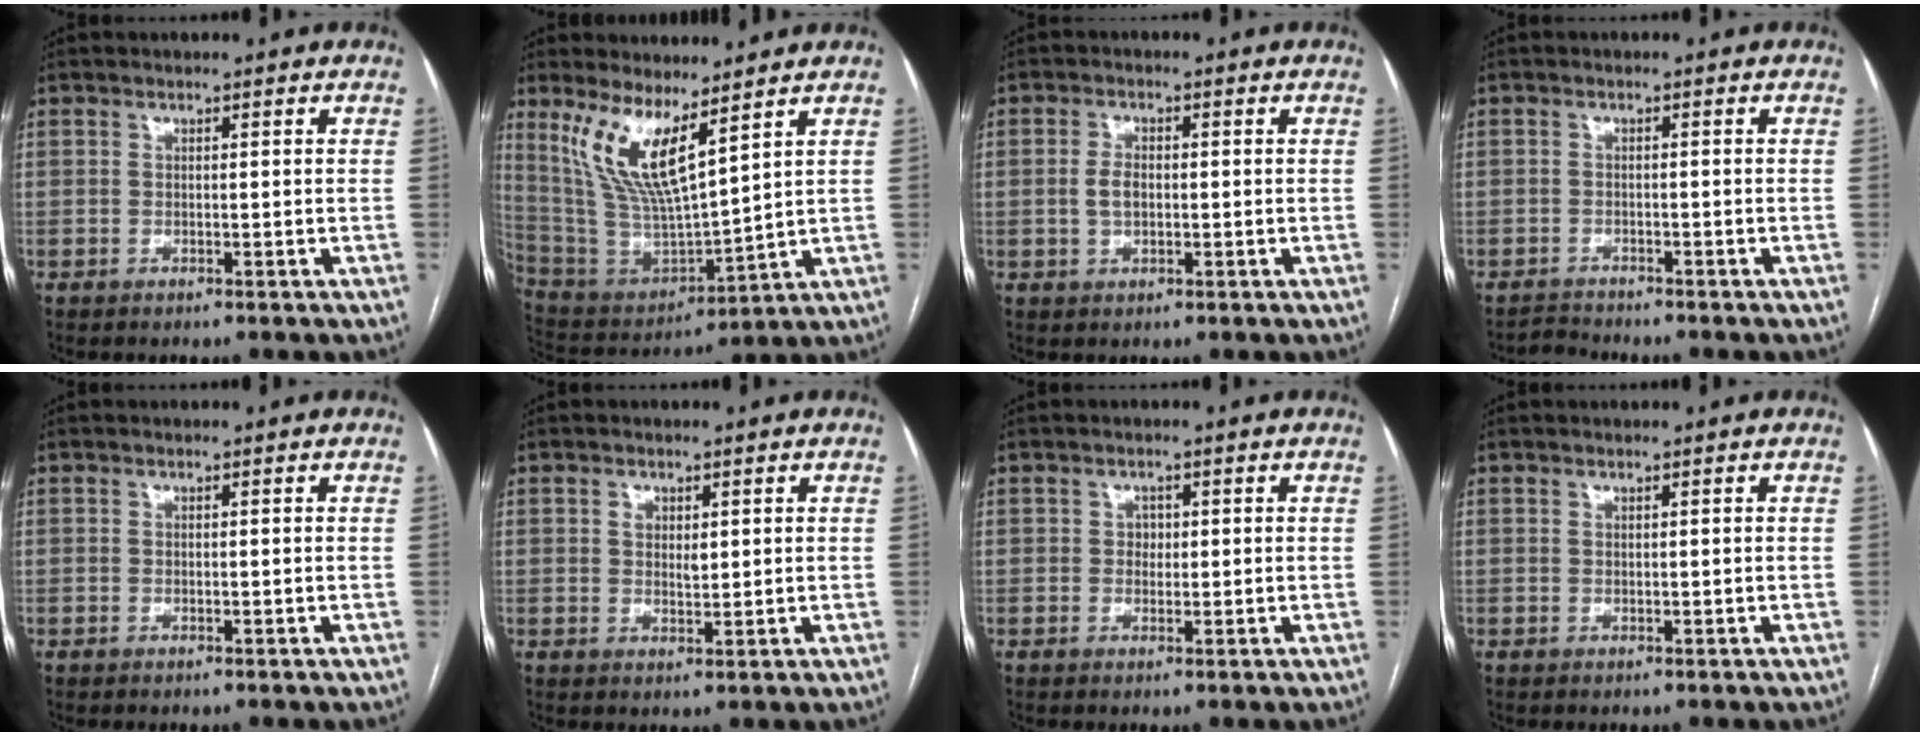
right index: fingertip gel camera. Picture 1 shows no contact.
{"total": 12.7, "force": [7.3, 2.7, 10.1], "torque": [-0.216, -0.010, 0.158]}
{"total": 2.9, "force": [-0.1, 1.7, 2.4], "torque": [-0.049, 0.003, -0.002]}
{"total": 1.8, "force": [-1.6, 0.0, -0.7], "torque": [0.012, -0.012, -0.027]}
{"total": 0.0}
{"total": 2.3, "force": [0.8, 1.5, 1.6], "torque": [-0.024, -0.001, 0.014]}
{"total": 1.4, "force": [0.2, 1.2, 0.7], "torque": [-0.007, 0.002, 0.002]}
{"total": 0.0}